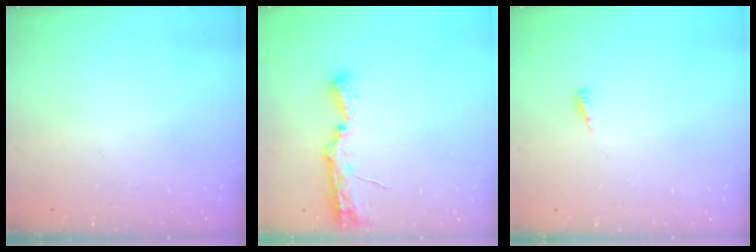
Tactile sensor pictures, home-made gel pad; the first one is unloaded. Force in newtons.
{"total": 8.1, "press": 8.1, "slide": 0.8}
{"total": 4.1, "press": 4.0, "slide": 0.8}